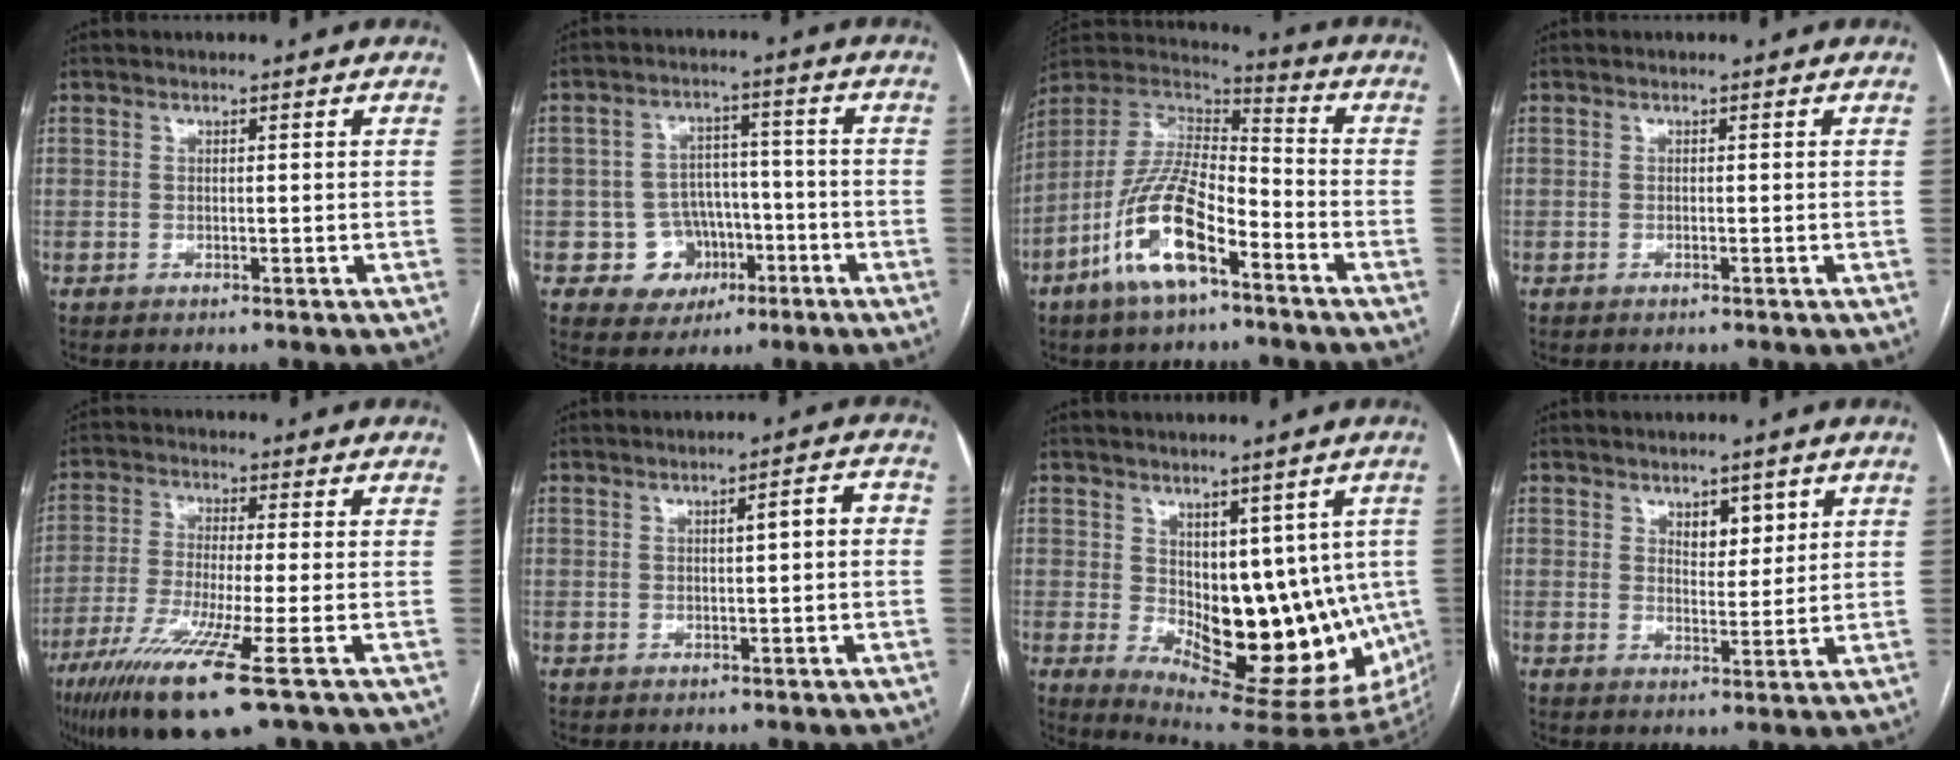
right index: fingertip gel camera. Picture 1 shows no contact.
{"total": 7.7, "force": [-2.8, 7.0, 1.2], "torque": [-0.006, 0.023, -0.034]}
{"total": 15.5, "force": [-7.7, 5.2, 12.4], "torque": [-0.255, 0.005, -0.140]}
{"total": 0.0}
{"total": 13.5, "force": [-7.4, 0.2, 11.4], "torque": [-0.230, -0.039, -0.132]}
{"total": 3.3, "force": [0.1, 0.6, 3.2], "torque": [-0.045, 0.012, 0.001]}
{"total": 16.7, "force": [-1.5, 8.1, 14.5], "torque": [-0.165, -0.003, 0.003]}
{"total": 3.9, "force": [2.0, 2.0, 2.6], "torque": [-0.038, -0.001, 0.035]}